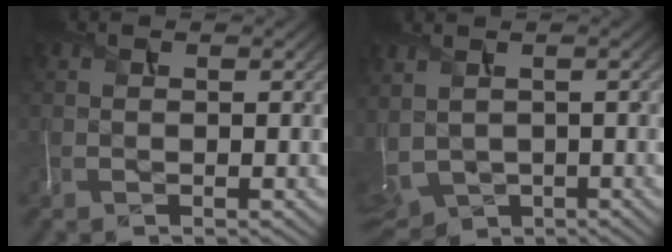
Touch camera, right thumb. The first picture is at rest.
{"total": 5.7, "force": [0.4, 3.6, 4.4], "torque": [-0.126, -0.017, 0.030]}